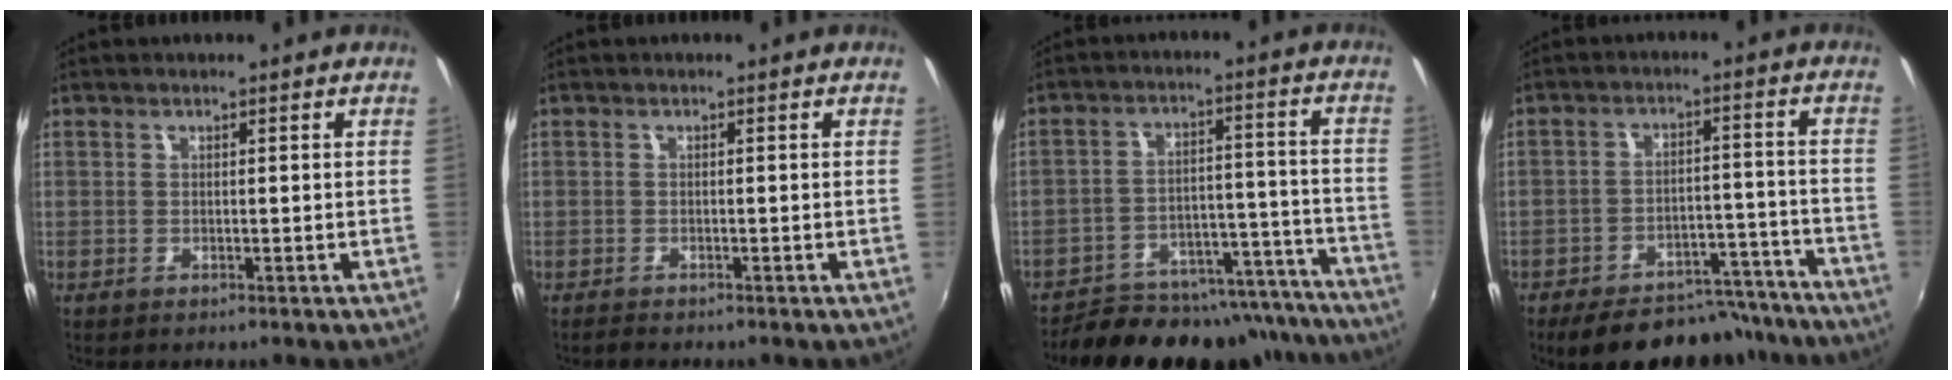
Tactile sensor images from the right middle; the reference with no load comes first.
{"total": 1.1, "force": [-1.1, 0.1, 0.2], "torque": [-0.007, -0.007, -0.020]}
{"total": 25.3, "force": [-22.3, 8.7, 8.2], "torque": [-0.139, 0.036, -0.276]}
{"total": 17.0, "force": [-14.6, 6.2, 6.1], "torque": [-0.112, 0.026, -0.181]}